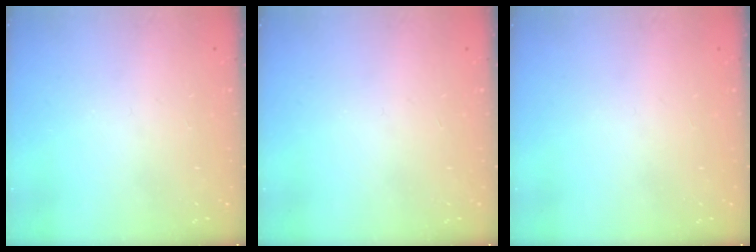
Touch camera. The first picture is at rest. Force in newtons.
{"total": 0.0}
{"total": 0.0}